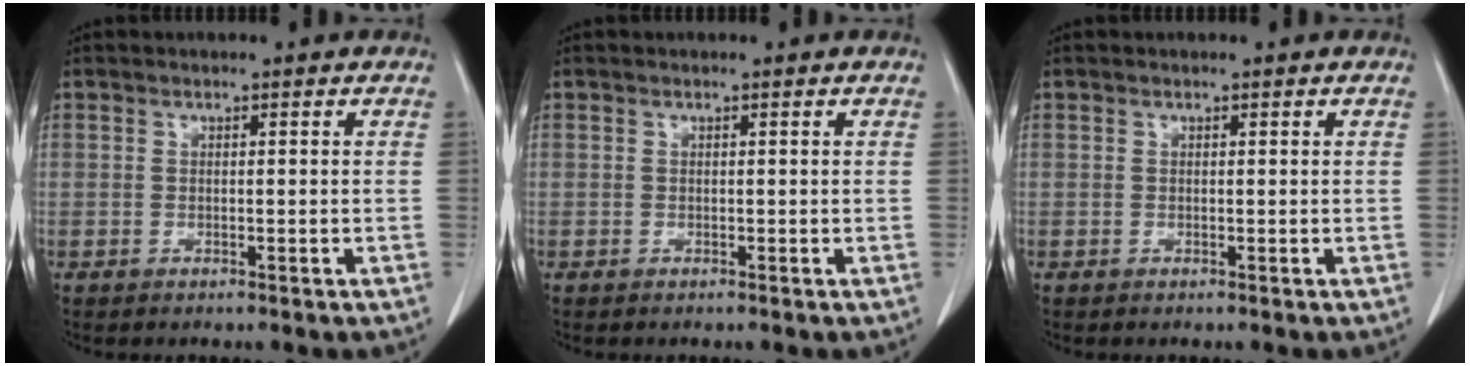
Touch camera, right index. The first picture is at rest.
{"total": 0.0}
{"total": 0.0}